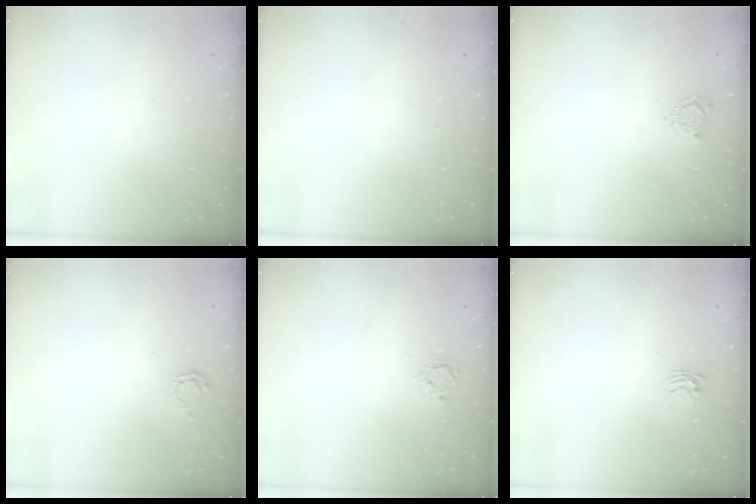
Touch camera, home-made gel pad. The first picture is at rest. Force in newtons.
{"total": 0.0}
{"total": 4.7, "press": 4.7, "slide": 0.5}
{"total": 4.0, "press": 4.0, "slide": 0.2}
{"total": 4.9, "press": 4.9, "slide": 0.4}
{"total": 3.8, "press": 3.8, "slide": 0.3}